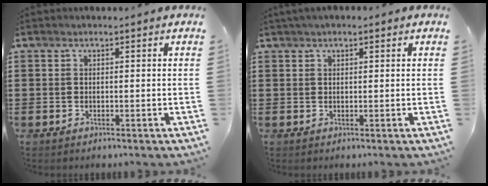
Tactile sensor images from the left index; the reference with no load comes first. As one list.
[{"total": 1.2, "force": [0.7, 0.5, 0.8], "torque": [-0.016, 0.004, 0.013]}]